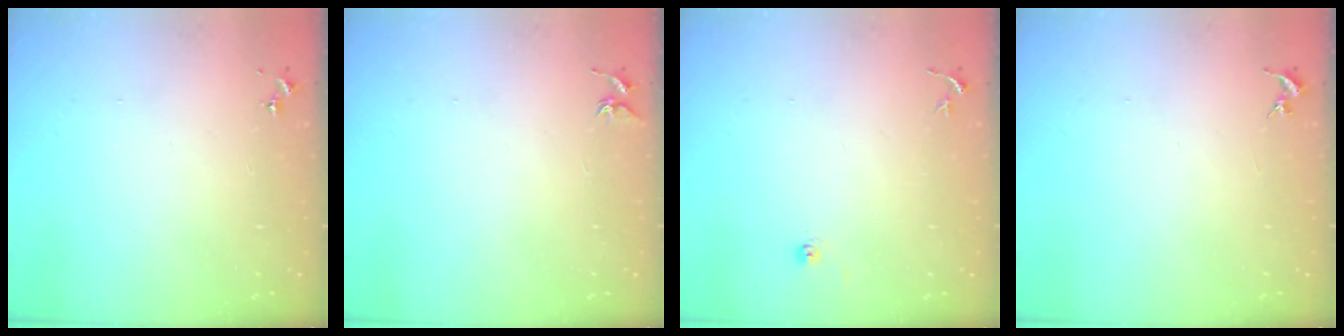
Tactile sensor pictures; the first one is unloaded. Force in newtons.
{"total": 3.7, "press": 3.7, "slide": 0.4}
{"total": 5.1, "press": 5.0, "slide": 0.4}
{"total": 0.0}